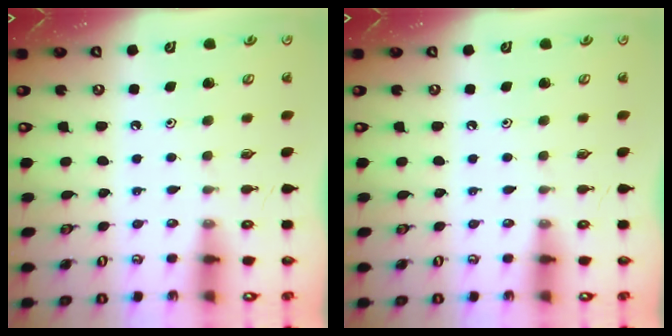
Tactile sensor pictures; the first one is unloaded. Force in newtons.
{"total": 0.0}